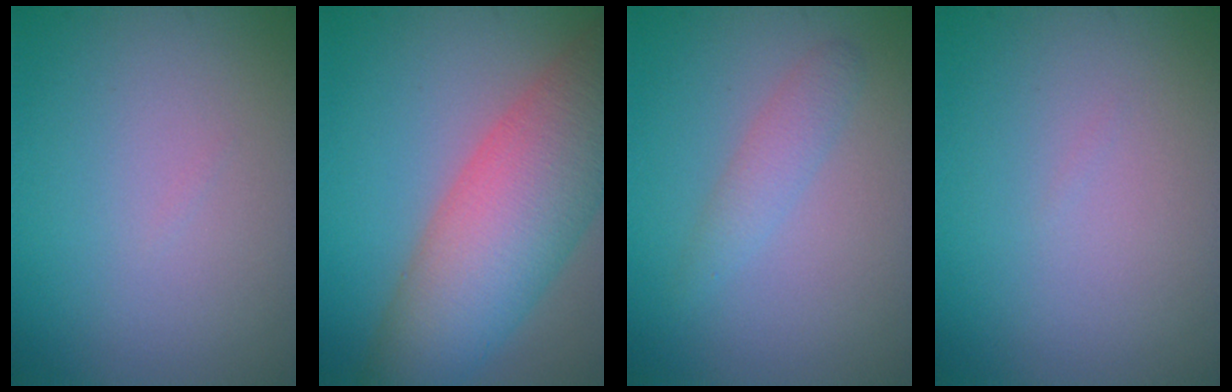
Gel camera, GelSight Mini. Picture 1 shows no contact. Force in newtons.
{"total": 10.9, "press": 10.9, "slide": 0.4}
{"total": 1.7, "press": 1.7, "slide": 0.1}
{"total": 0.0}